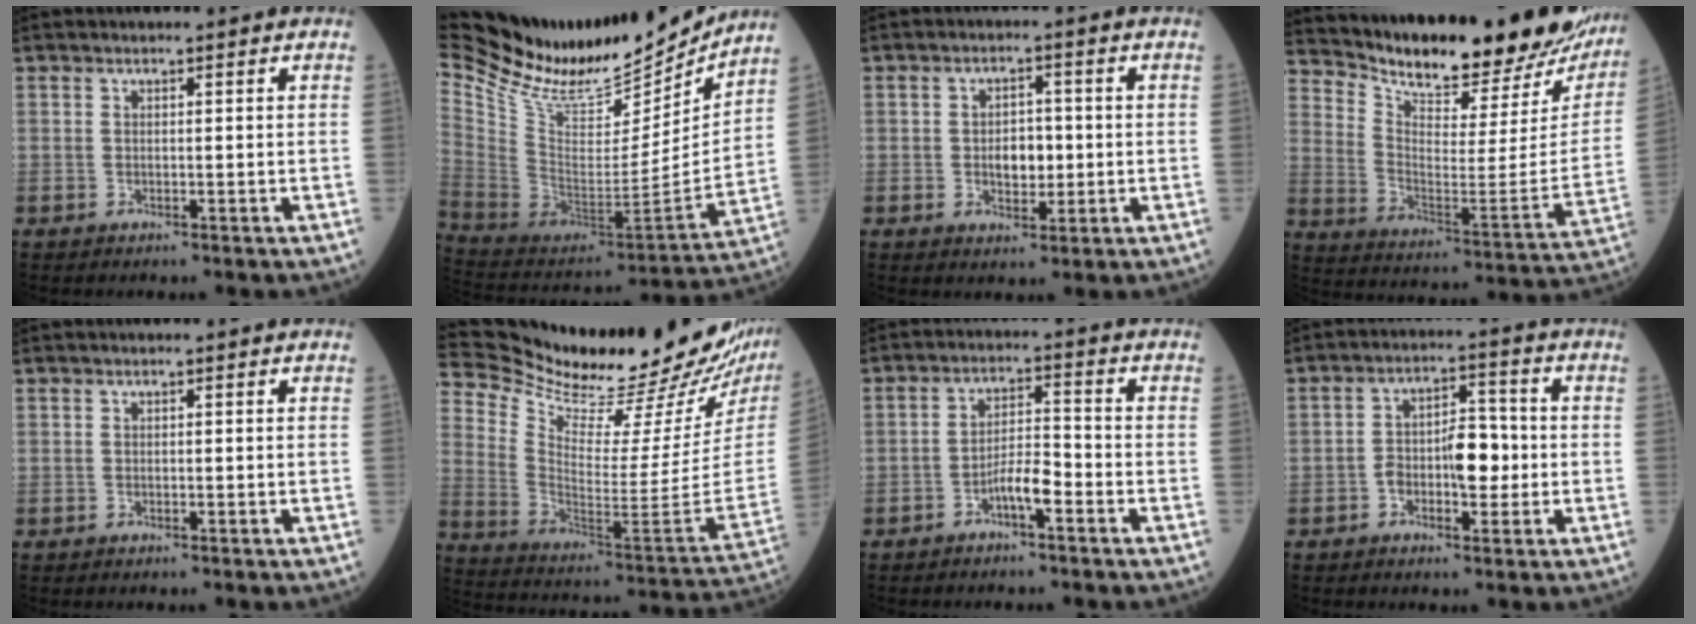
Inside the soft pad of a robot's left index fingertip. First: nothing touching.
{"total": 30.4, "force": [25.8, 7.8, 14.1], "torque": [-0.276, -0.033, 0.408]}
{"total": 4.1, "force": [-0.5, 2.5, 3.2], "torque": [-0.048, 0.001, -0.006]}
{"total": 25.6, "force": [23.6, 5.2, 8.5], "torque": [-0.145, -0.086, 0.320]}
{"total": 0.0}
{"total": 29.5, "force": [26.6, 1.5, 12.9], "torque": [-0.218, -0.120, 0.375]}
{"total": 4.7, "force": [-2.8, 0.8, 3.6], "torque": [-0.067, 0.006, -0.053]}
{"total": 6.6, "force": [-1.6, 2.9, 5.8], "torque": [-0.098, 0.016, -0.027]}